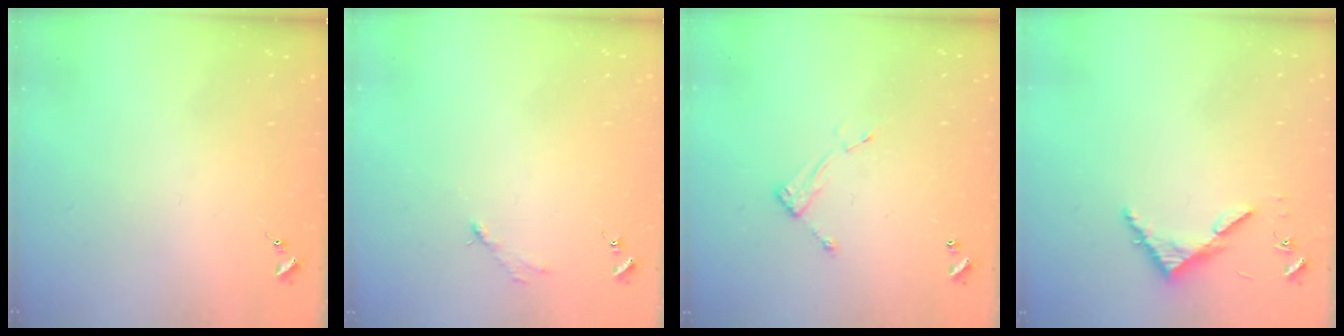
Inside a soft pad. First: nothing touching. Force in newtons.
{"total": 2.6, "press": 2.6, "slide": 0.3}
{"total": 6.1, "press": 6.1, "slide": 0.2}
{"total": 4.0, "press": 4.0, "slide": 0.3}